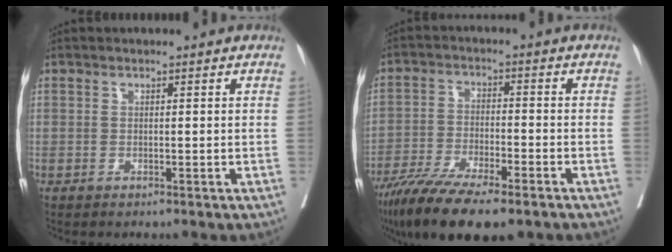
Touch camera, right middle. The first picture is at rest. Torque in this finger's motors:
{"motor_torque": [1.16, -0.97, 0.61, 0.17]}